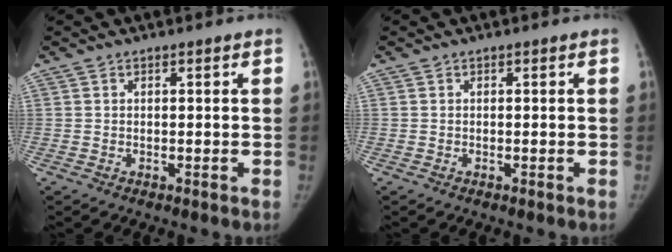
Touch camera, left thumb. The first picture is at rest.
{"total": 0.0}